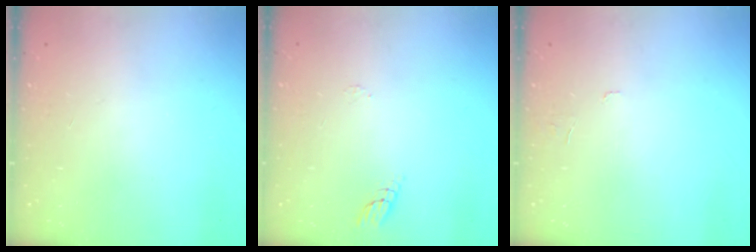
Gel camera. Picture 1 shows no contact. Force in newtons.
{"total": 6.6, "press": 6.5, "slide": 0.8}
{"total": 3.6, "press": 3.5, "slide": 0.2}